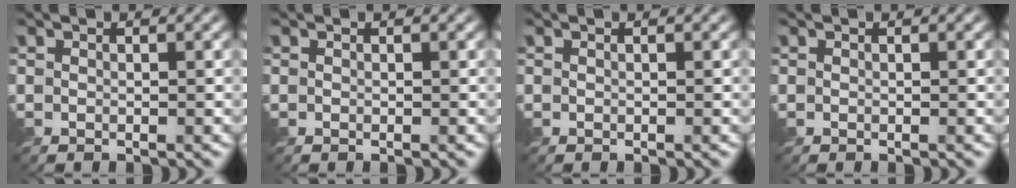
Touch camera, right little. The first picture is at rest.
{"total": 0.0}
{"total": 0.0}
{"total": 0.0}